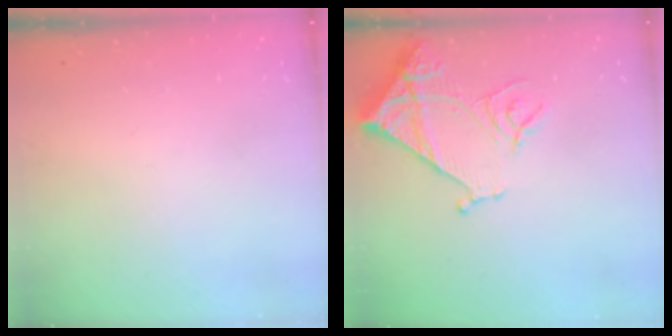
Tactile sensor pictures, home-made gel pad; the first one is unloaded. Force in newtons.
{"total": 13.0, "press": 13.0, "slide": 1.1}